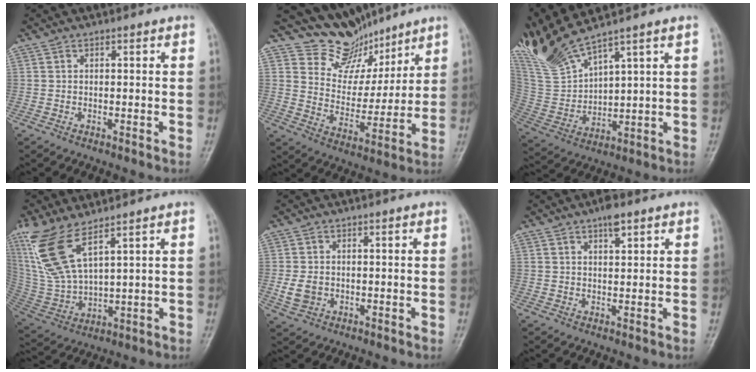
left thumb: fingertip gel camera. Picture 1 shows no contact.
{"total": 11.2, "force": [9.7, 5.5, 0.9], "torque": [0.026, -0.066, 0.182]}
{"total": 12.5, "force": [10.8, 0.8, 6.3], "torque": [-0.145, -0.047, 0.239]}
{"total": 13.3, "force": [8.1, 4.3, 9.6], "torque": [-0.210, -0.036, 0.182]}
{"total": 3.9, "force": [-0.4, 3.2, 2.2], "torque": [-0.035, -0.002, -0.002]}
{"total": 3.4, "force": [2.1, 1.1, 2.3], "torque": [-0.032, -0.006, 0.033]}